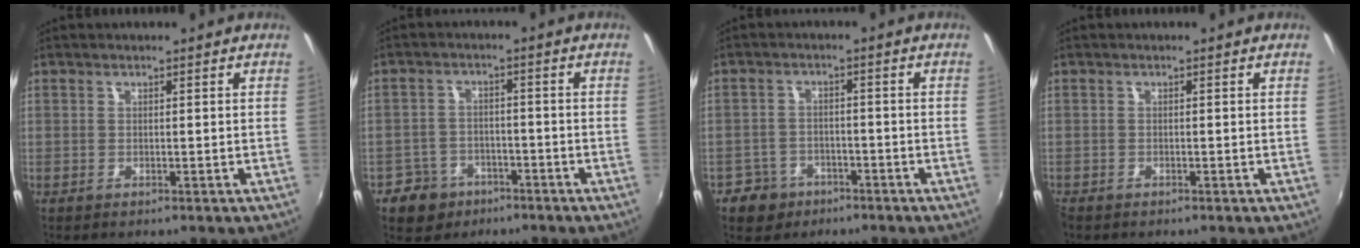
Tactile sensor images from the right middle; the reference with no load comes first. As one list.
[{"total": 6.9, "force": [-4.2, 5.2, 1.5], "torque": [-0.053, 0.013, -0.063]}, {"total": 6.1, "force": [-3.8, 4.6, 1.2], "torque": [-0.045, 0.011, -0.059]}, {"total": 1.0, "force": [-0.8, 0.5, 0.1], "torque": [-0.007, -0.004, -0.018]}]